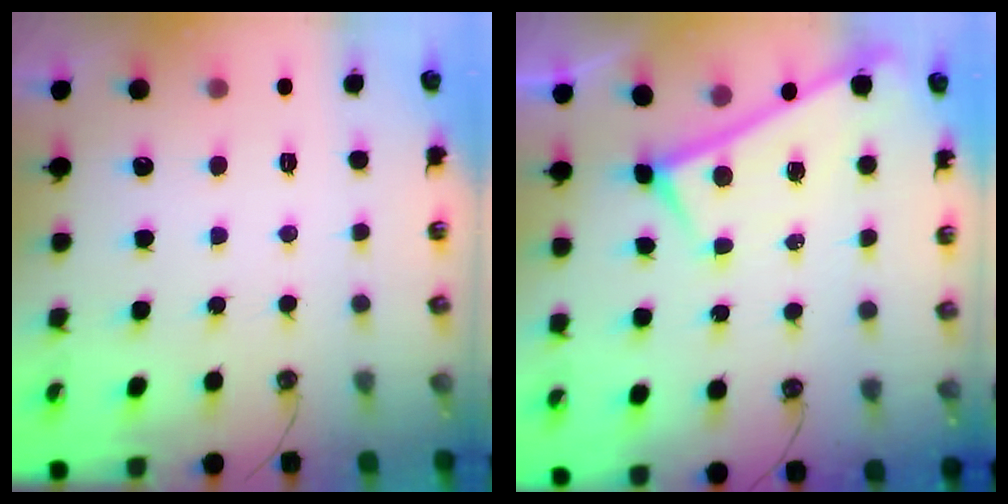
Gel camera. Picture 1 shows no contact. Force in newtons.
{"total": 0.0}